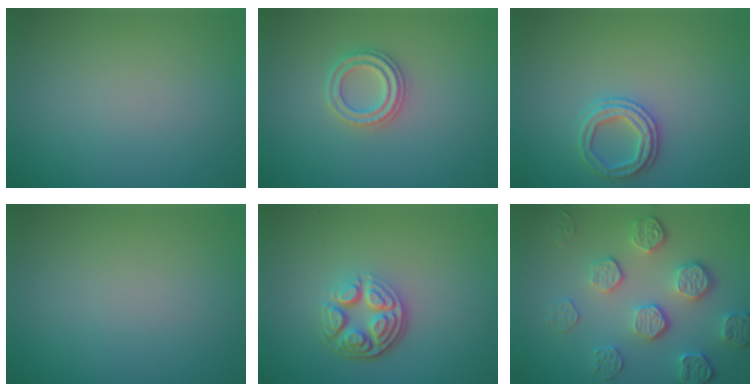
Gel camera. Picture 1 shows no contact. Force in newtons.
{"total": 2.3, "press": 2.3, "slide": 0.3}
{"total": 2.5, "press": 2.4, "slide": 0.6}
{"total": 0.0}
{"total": 4.8, "press": 3.5, "slide": 3.3}
{"total": 5.4, "press": 4.0, "slide": 3.7}